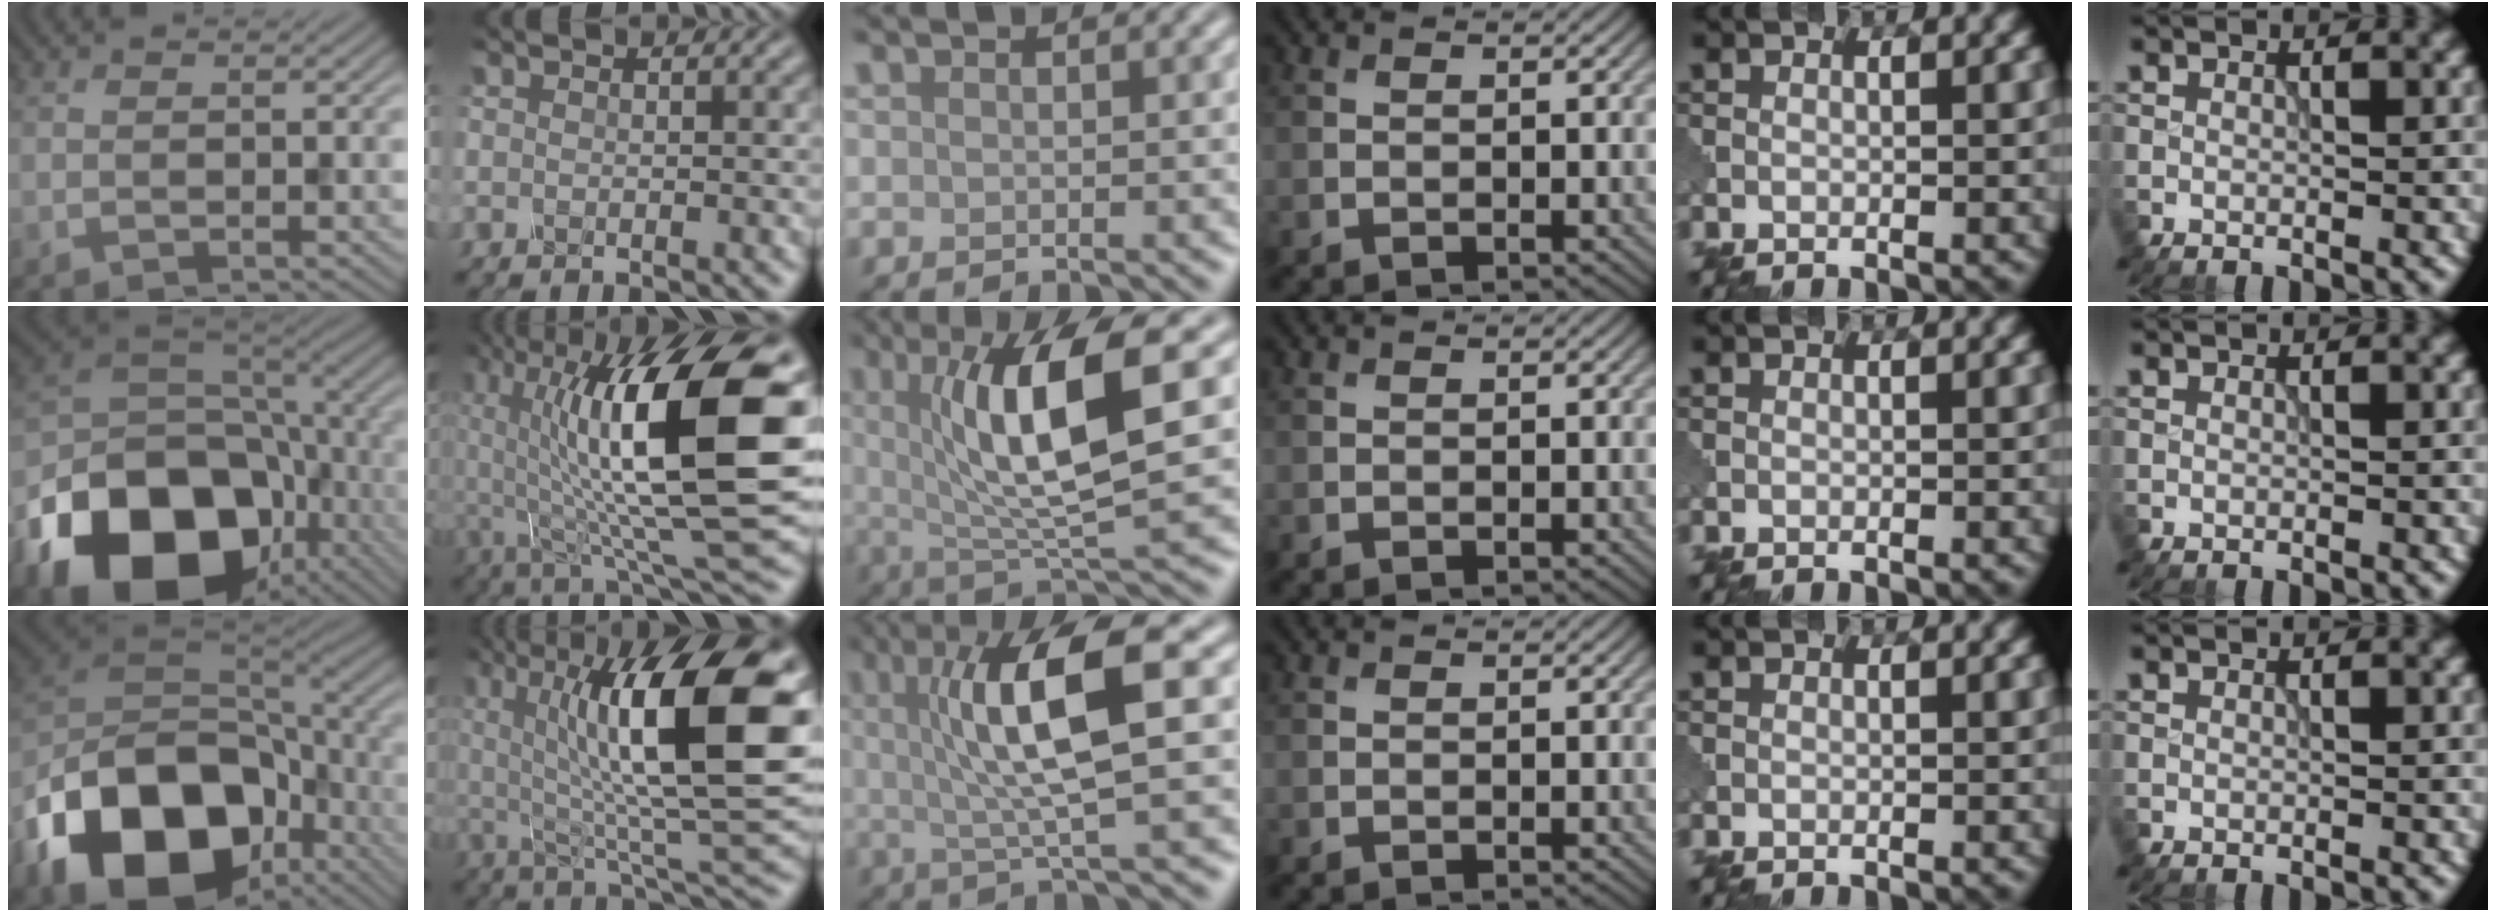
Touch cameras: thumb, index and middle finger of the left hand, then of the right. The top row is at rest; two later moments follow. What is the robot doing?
{"motion": "shake", "object": "sieve"}